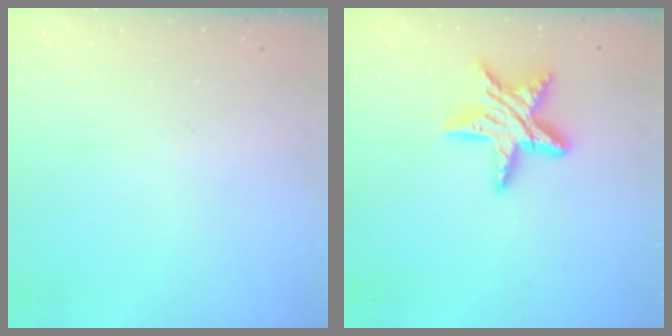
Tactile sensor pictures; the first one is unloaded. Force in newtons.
{"total": 12.8, "press": 12.8, "slide": 0.7}